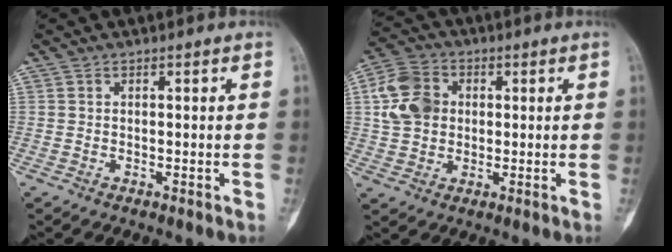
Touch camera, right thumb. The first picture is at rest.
{"total": 9.9, "force": [1.4, 7.7, 6.1], "torque": [-0.104, 0.013, 0.020]}